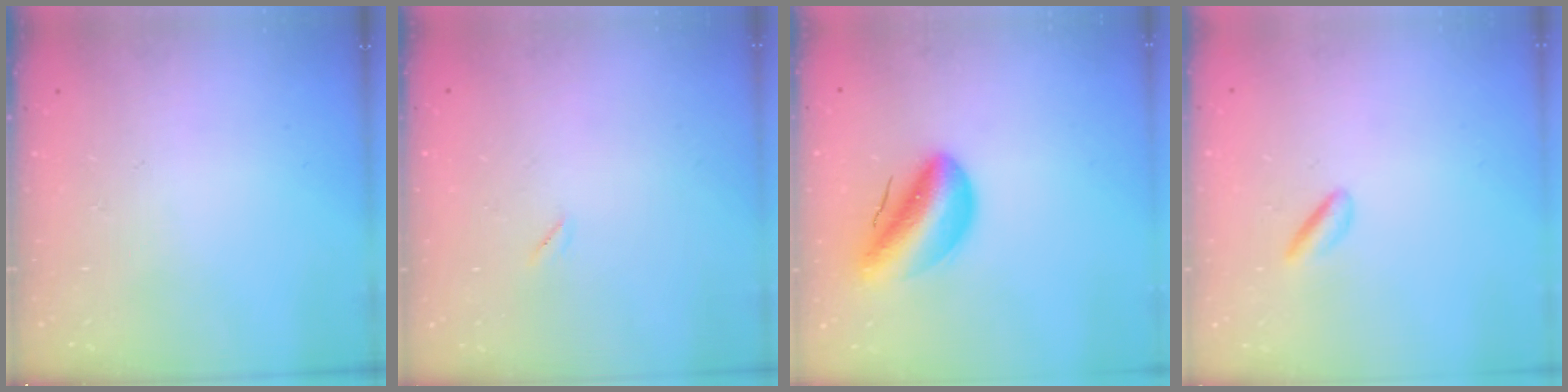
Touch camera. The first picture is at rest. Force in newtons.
{"total": 1.6, "press": 1.6, "slide": 0.1}
{"total": 9.8, "press": 9.3, "slide": 3.1}
{"total": 1.9, "press": 1.7, "slide": 0.7}